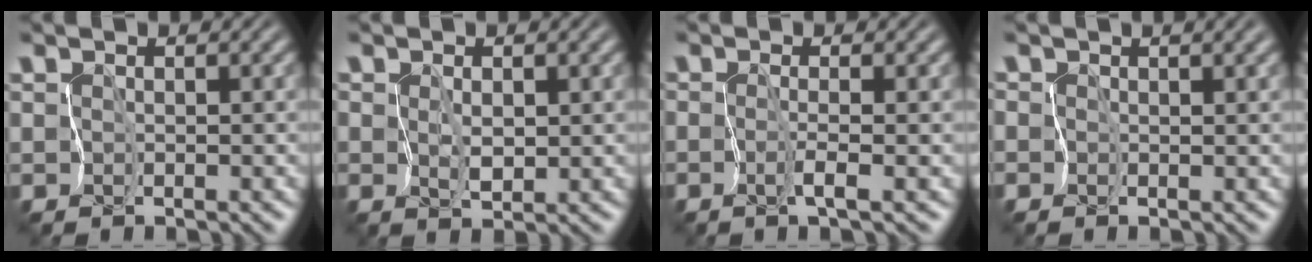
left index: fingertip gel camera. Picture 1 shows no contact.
{"total": 1.5, "force": [0.2, 0.8, 1.2], "torque": [-0.026, -0.005, 0.008]}
{"total": 1.1, "force": [-0.5, -0.6, 0.8], "torque": [-0.023, -0.004, -0.012]}
{"total": 2.7, "force": [1.2, 1.4, 2.1], "torque": [-0.021, 0.004, 0.010]}